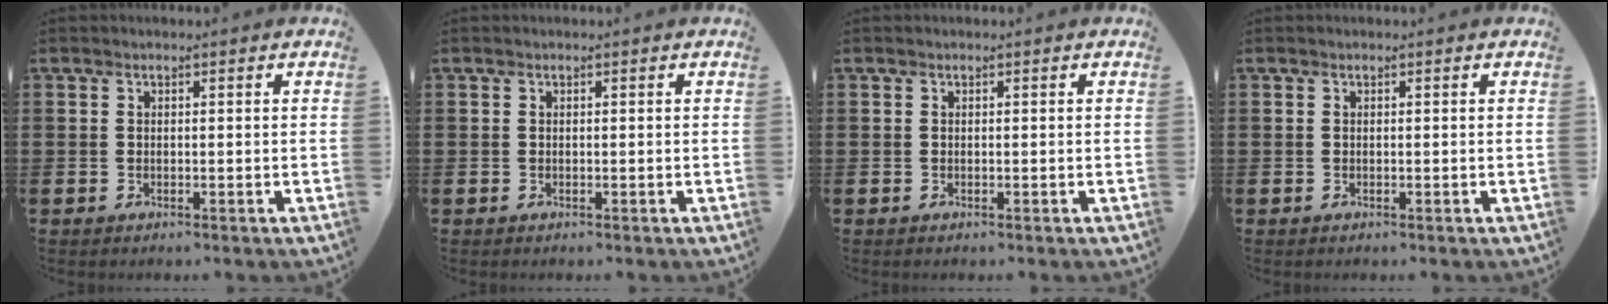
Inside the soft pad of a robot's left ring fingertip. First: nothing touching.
{"total": 0.0}
{"total": 0.0}
{"total": 0.0}